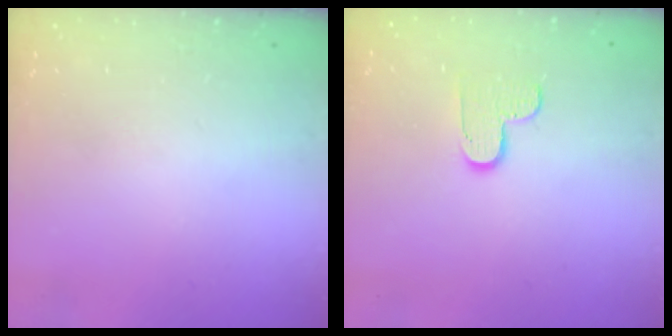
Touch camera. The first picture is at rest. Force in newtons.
{"total": 6.6, "press": 6.5, "slide": 0.4}